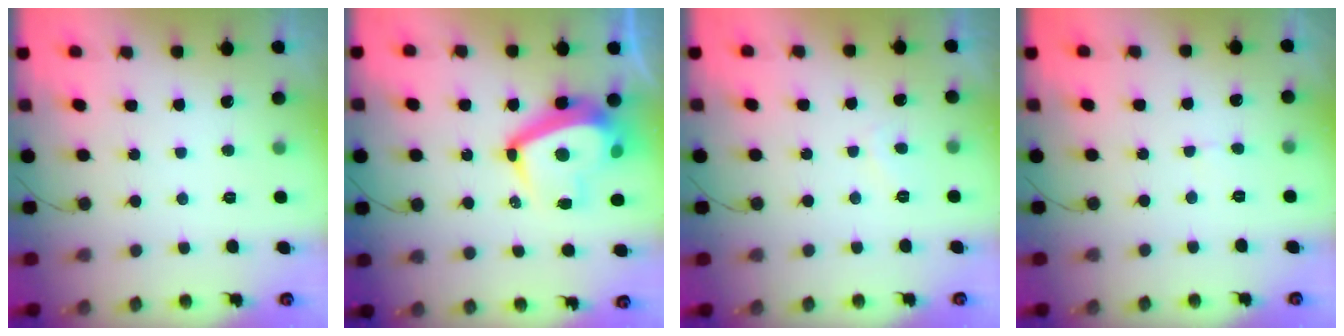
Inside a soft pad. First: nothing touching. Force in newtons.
{"total": 12.9, "press": 12.7, "slide": 2.0}
{"total": 1.8, "press": 1.7, "slide": 0.6}
{"total": 3.3, "press": 3.3, "slide": 0.3}